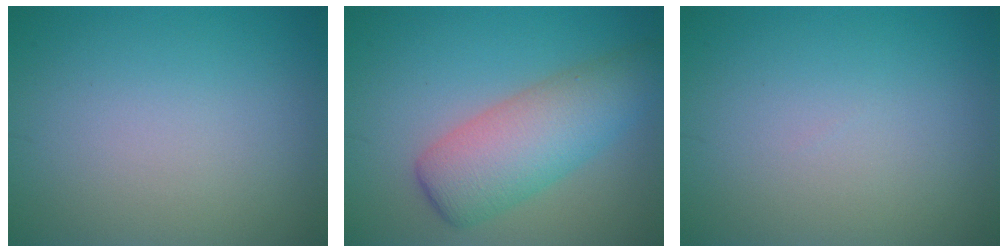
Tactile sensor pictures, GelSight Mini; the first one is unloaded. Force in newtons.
{"total": 6.3, "press": 6.3, "slide": 0.2}
{"total": 0.0}